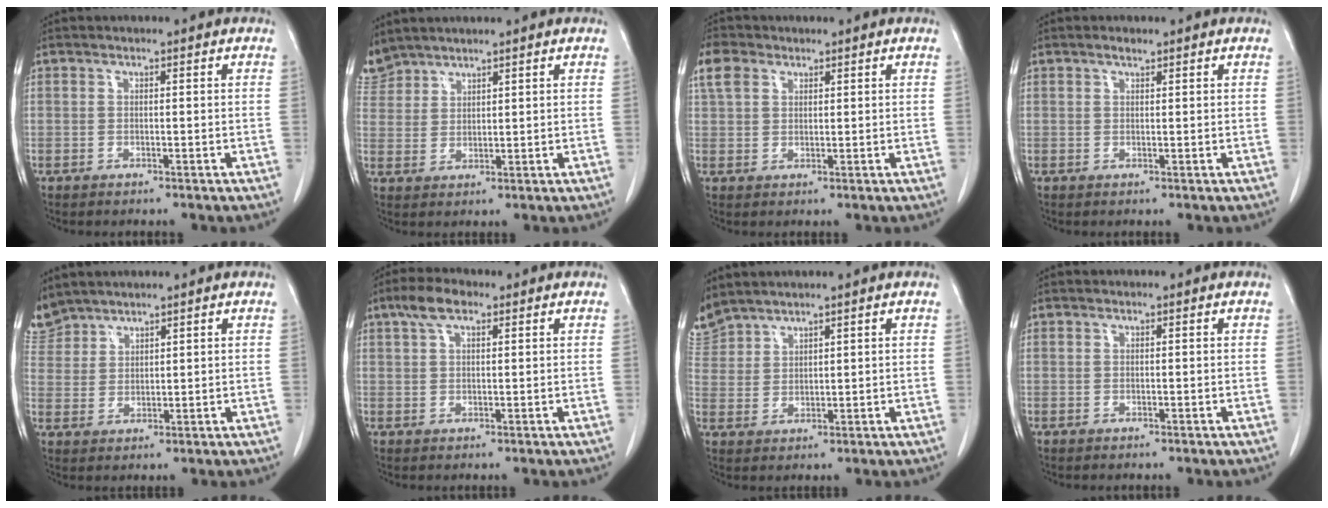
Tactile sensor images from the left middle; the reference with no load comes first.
{"total": 4.7, "force": [4.4, 1.4, -0.2], "torque": [-0.001, 0.011, 0.096]}
{"total": 4.4, "force": [2.4, 3.0, 2.1], "torque": [-0.055, 0.015, 0.053]}
{"total": 0.9, "force": [0.8, 0.3, 0.5], "torque": [-0.015, 0.001, 0.015]}
{"total": 5.1, "force": [4.9, 1.5, -0.2], "torque": [-0.003, 0.011, 0.106]}
{"total": 4.1, "force": [2.5, 1.8, 2.8], "torque": [-0.060, 0.015, 0.049]}
{"total": 5.1, "force": [5.1, 0.9, 0.2], "torque": [-0.017, 0.012, 0.109]}
{"total": 0.0}